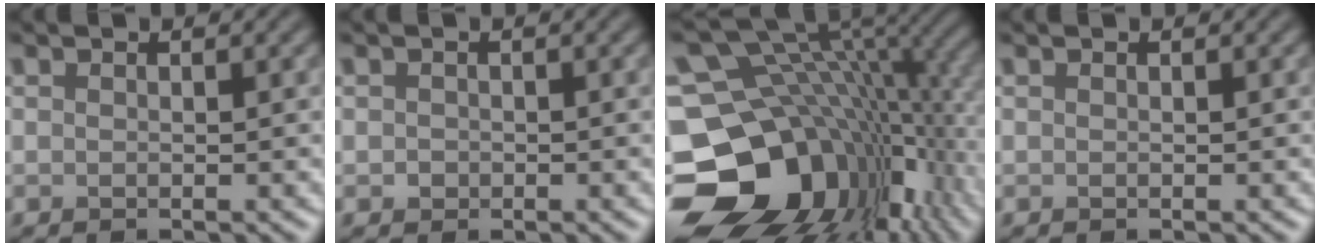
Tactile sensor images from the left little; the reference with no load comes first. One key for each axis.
{"total": 0.8, "fx": -0.1, "fy": 0.7, "fz": 0.2, "tx": 0.000, "ty": -0.004, "tz": -0.004}
{"total": 18.4, "fx": -4.5, "fy": 13.2, "fz": 12.0, "tx": -0.236, "ty": -0.025, "tz": -0.057}
{"total": 0.0}